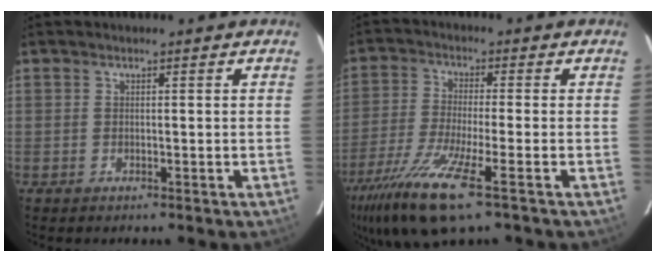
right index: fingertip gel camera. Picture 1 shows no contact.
{"total": 13.6, "force": [-8.1, 1.8, 10.8], "torque": [-0.232, -0.045, -0.155]}